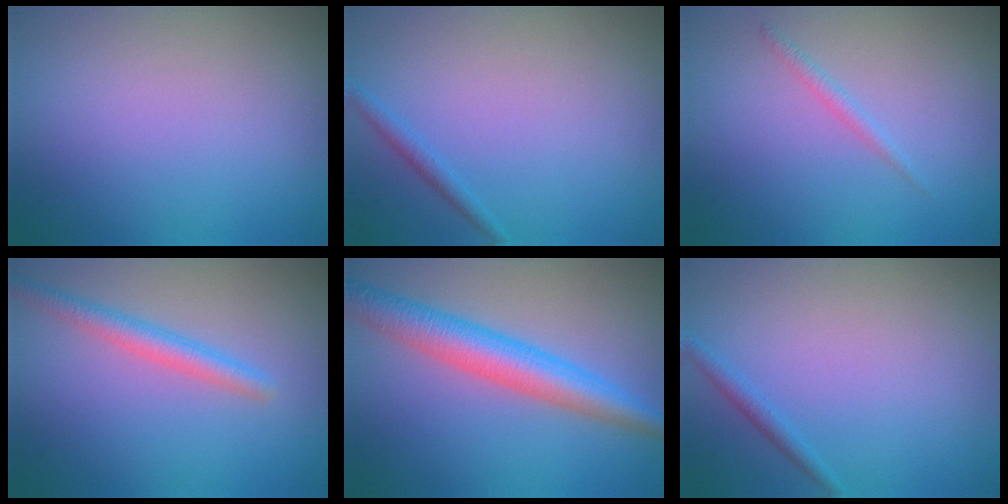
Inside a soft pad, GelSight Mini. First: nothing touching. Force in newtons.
{"total": 1.1, "press": 1.1, "slide": 0.0}
{"total": 0.9, "press": 0.9, "slide": 0.1}
{"total": 2.4, "press": 2.4, "slide": 0.1}
{"total": 5.4, "press": 5.4, "slide": 0.0}
{"total": 1.1, "press": 1.1, "slide": 0.0}